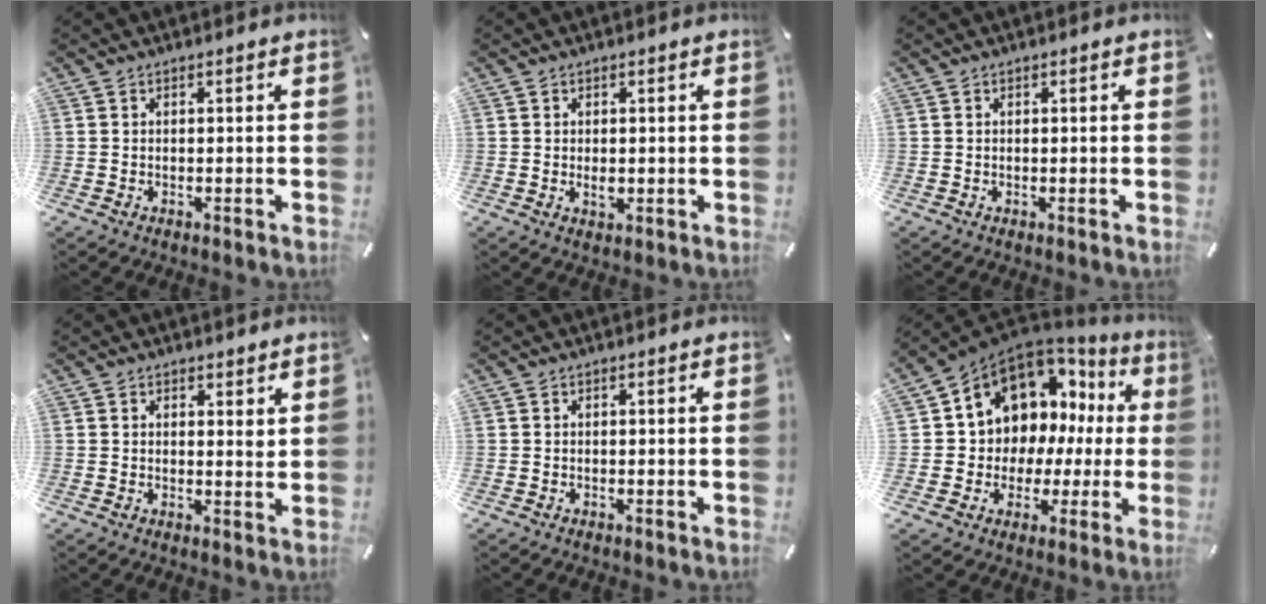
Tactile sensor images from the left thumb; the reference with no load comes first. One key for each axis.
{"total": 2.2, "fx": 0.1, "fy": 1.5, "fz": 1.6, "tx": -0.024, "ty": -0.001, "tz": -0.001}
{"total": 0.0}
{"total": 2.3, "fx": 1.7, "fy": 1.3, "fz": 0.8, "tx": 0.008, "ty": -0.010, "tz": 0.027}
{"total": 0.0}
{"total": 11.7, "fx": 6.8, "fy": 9.0, "fz": 3.4, "tx": -0.069, "ty": -0.075, "tz": 0.131}